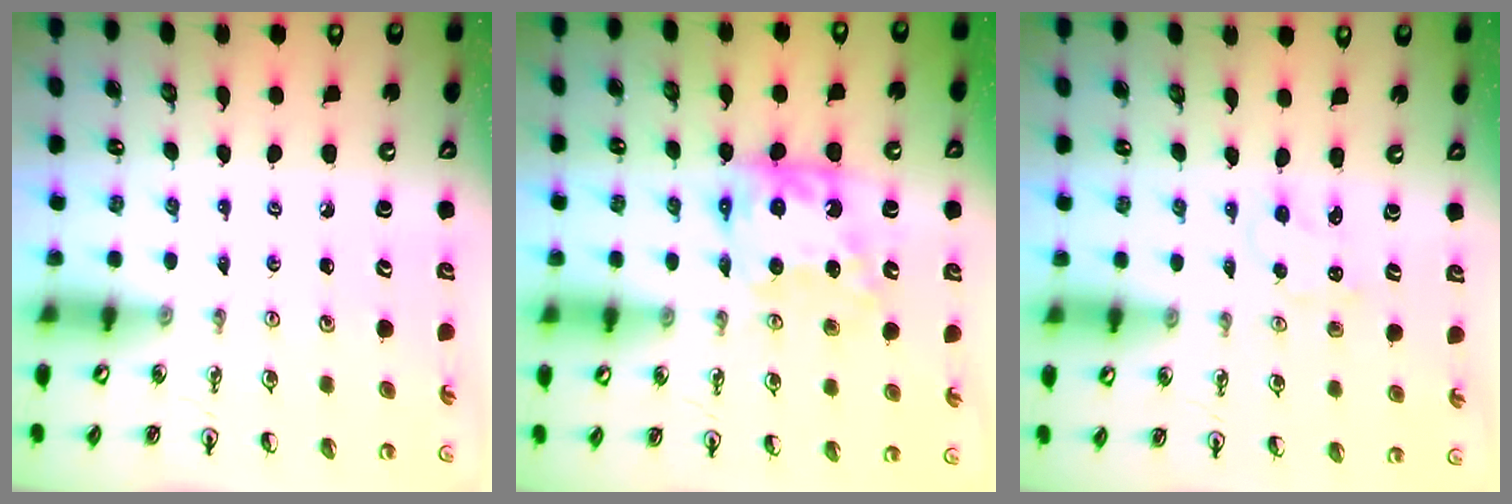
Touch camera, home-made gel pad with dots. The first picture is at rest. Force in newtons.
{"total": 10.3, "press": 10.3, "slide": 0.4}
{"total": 1.2, "press": 1.1, "slide": 0.2}